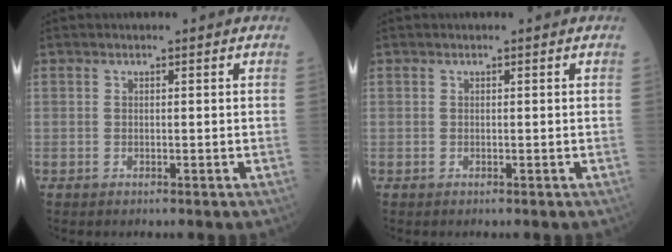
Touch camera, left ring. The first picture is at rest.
{"total": 0.0}